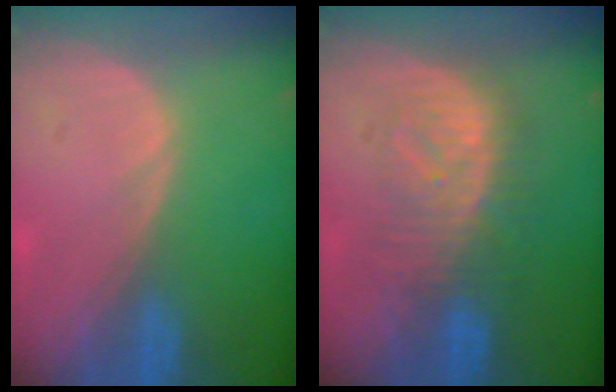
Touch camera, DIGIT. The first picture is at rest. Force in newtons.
{"total": 8.3, "press": 8.2, "slide": 1.5}